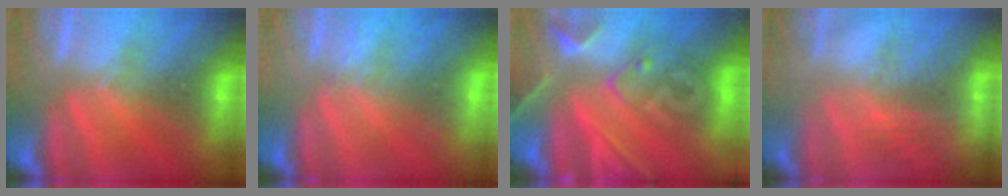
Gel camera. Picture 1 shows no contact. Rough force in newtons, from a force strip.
{"total": 2.1}
{"total": 7.5}
{"total": 7.2}